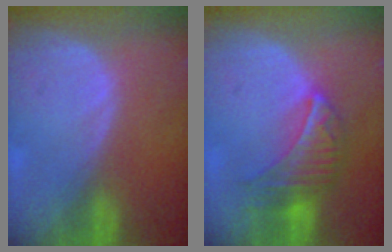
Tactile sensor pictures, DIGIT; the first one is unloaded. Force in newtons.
{"total": 6.6, "press": 6.5, "slide": 1.0}